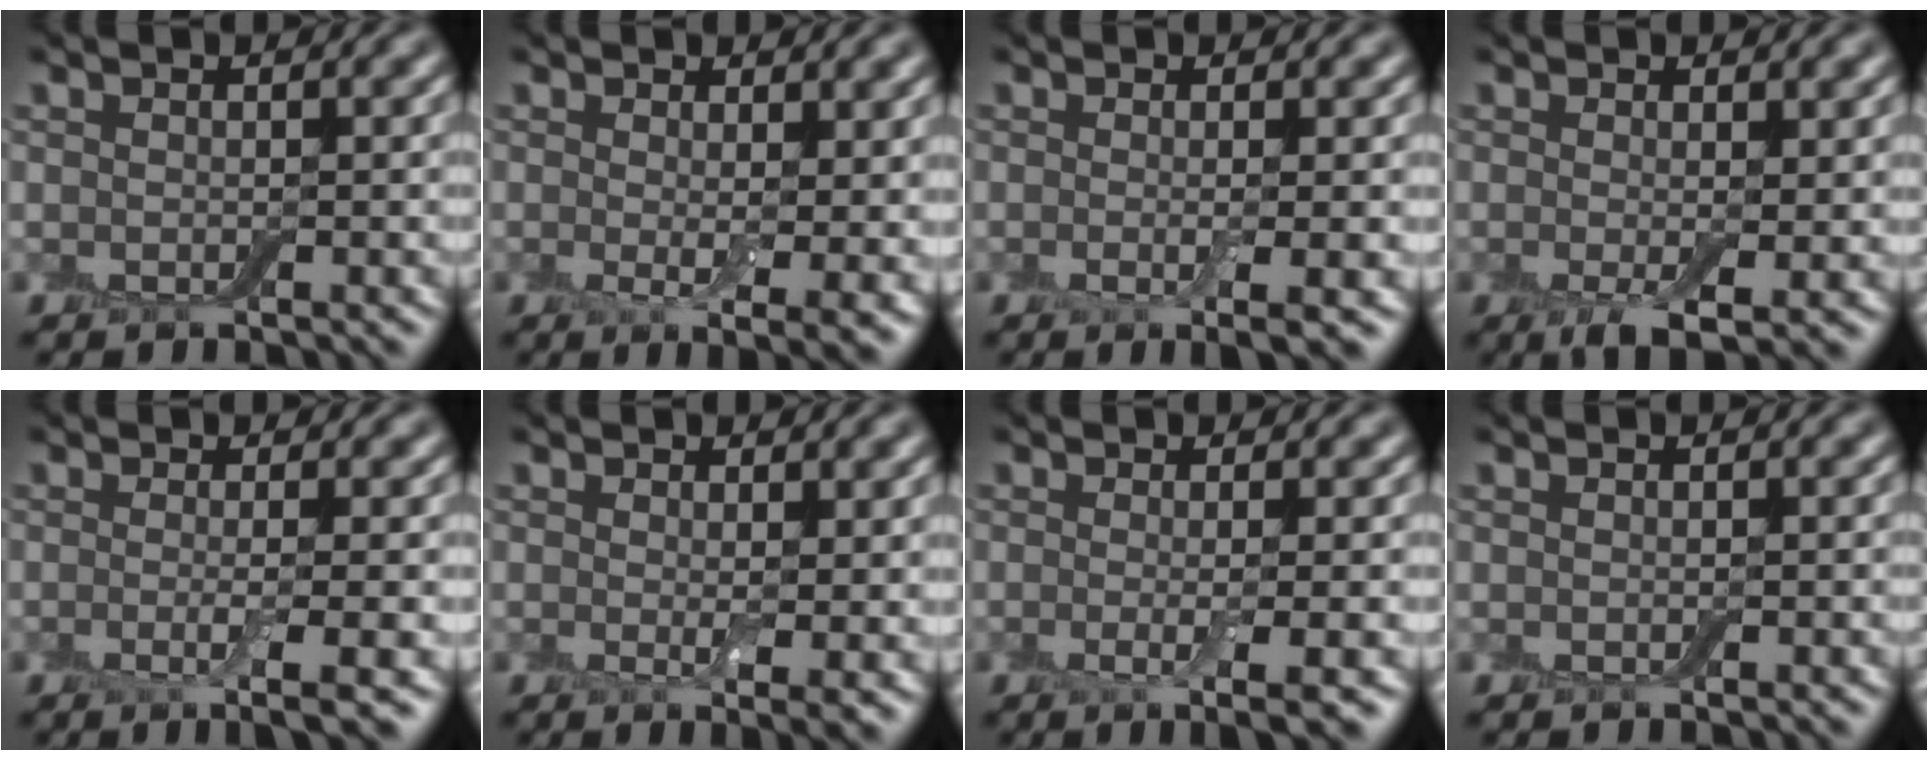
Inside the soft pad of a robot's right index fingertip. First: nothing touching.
{"total": 4.0, "force": [0.4, 0.9, 3.8], "torque": [-0.055, -0.018, 0.010]}
{"total": 3.0, "force": [-0.5, 0.6, 2.9], "torque": [-0.044, -0.009, -0.008]}
{"total": 3.7, "force": [-0.7, 1.2, 3.5], "torque": [-0.062, -0.014, -0.013]}
{"total": 3.8, "force": [-0.7, 0.8, 3.7], "torque": [-0.054, -0.010, -0.013]}
{"total": 2.4, "force": [0.4, 0.5, 2.3], "torque": [-0.034, -0.013, 0.010]}
{"total": 3.4, "force": [-0.5, 0.7, 3.3], "torque": [-0.049, -0.009, -0.010]}
{"total": 0.0}